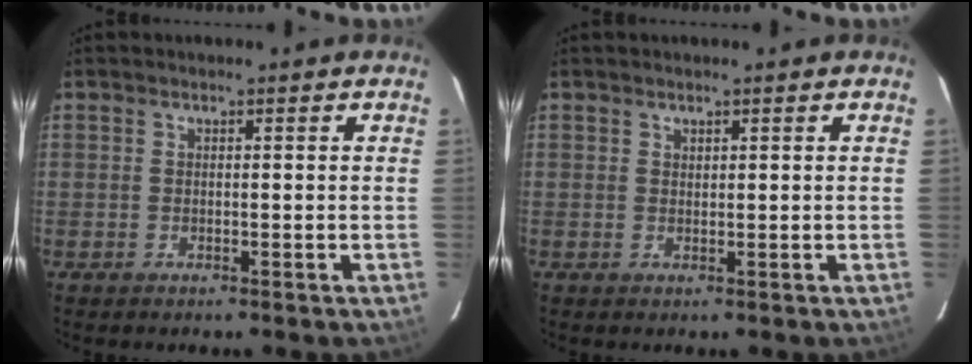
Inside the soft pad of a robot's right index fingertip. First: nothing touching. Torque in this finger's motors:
{"motor_torque": [-0.37, 0.25, -0.03, 0.00]}